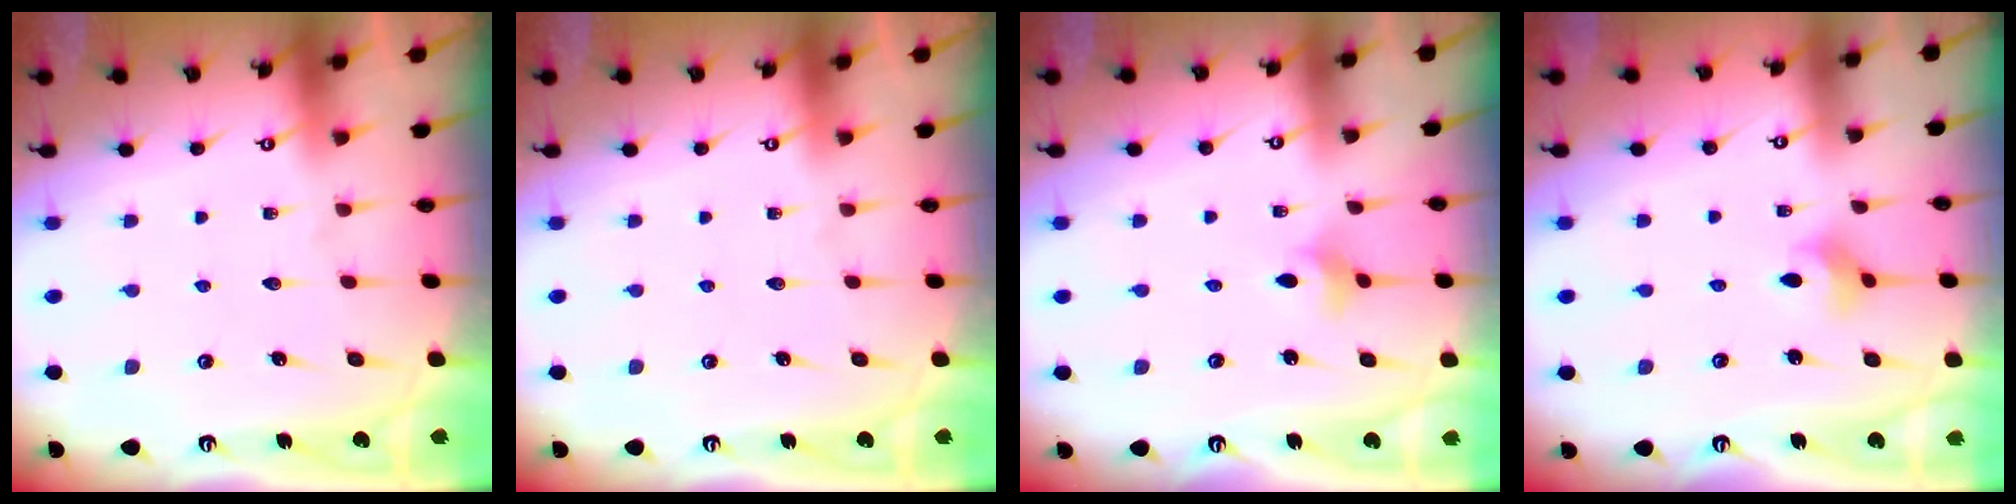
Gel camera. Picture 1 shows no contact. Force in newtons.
{"total": 0.0}
{"total": 2.9, "press": 2.9, "slide": 0.6}
{"total": 2.8, "press": 2.8, "slide": 0.1}